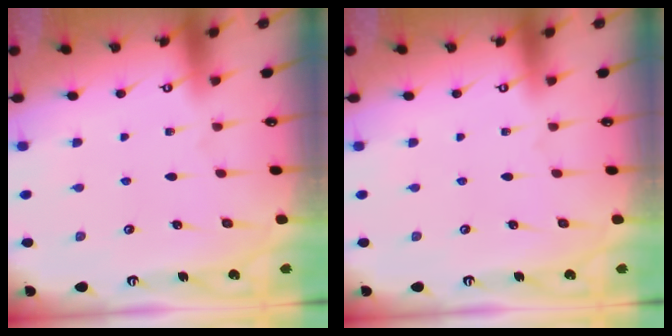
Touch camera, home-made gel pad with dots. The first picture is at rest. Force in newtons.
{"total": 0.0}